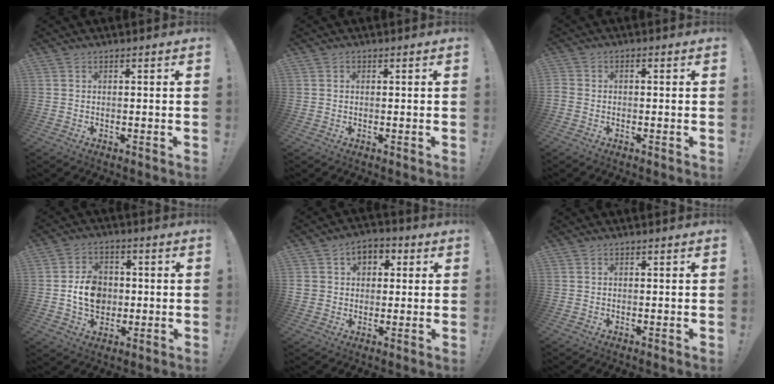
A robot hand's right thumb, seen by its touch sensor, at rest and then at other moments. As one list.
[{"total": 0.6, "force": [0.1, 0.6, 0.1], "torque": [-0.001, 0.003, 0.001]}, {"total": 1.7, "force": [-1.0, 1.0, 0.8], "torque": [-0.018, 0.008, -0.017]}, {"total": 9.9, "force": [-0.5, 8.1, 5.7], "torque": [-0.081, 0.010, -0.006]}, {"total": 6.8, "force": [1.4, 6.2, 2.5], "torque": [-0.032, 0.000, 0.030]}, {"total": 0.0}]